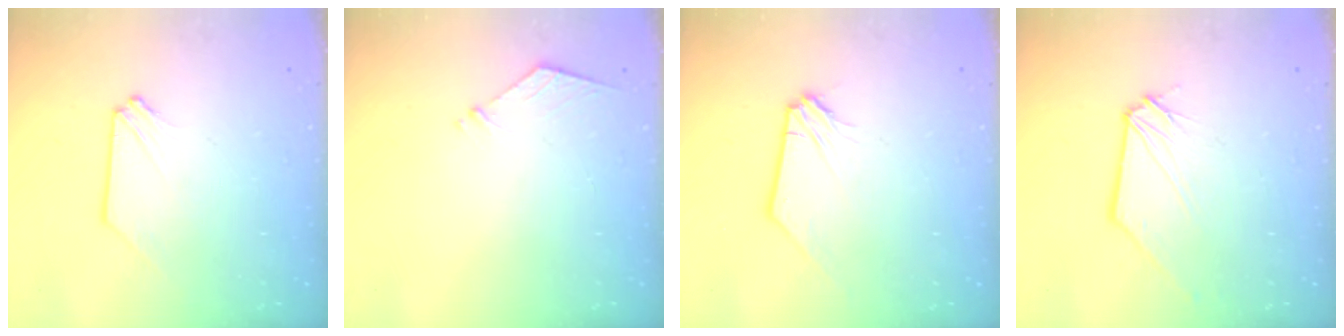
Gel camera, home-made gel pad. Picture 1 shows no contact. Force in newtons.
{"total": 5.8, "press": 5.7, "slide": 0.8}
{"total": 1.4, "press": 1.3, "slide": 0.3}
{"total": 0.7, "press": 0.7, "slide": 0.1}